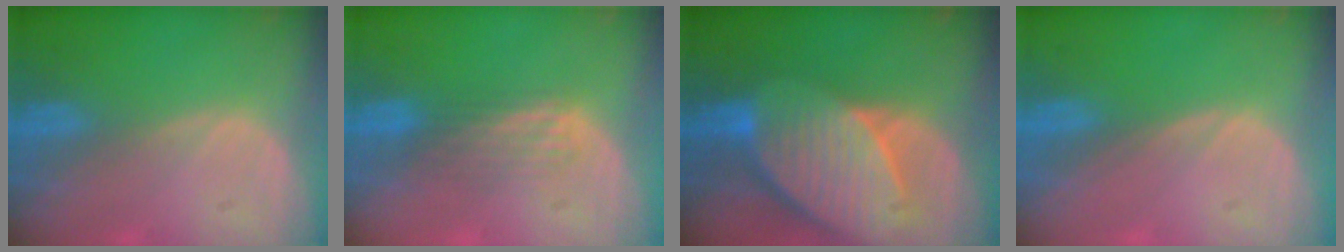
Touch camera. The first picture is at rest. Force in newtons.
{"total": 3.5, "press": 3.2, "slide": 1.4}
{"total": 10.7, "press": 9.4, "slide": 5.1}
{"total": 0.0}